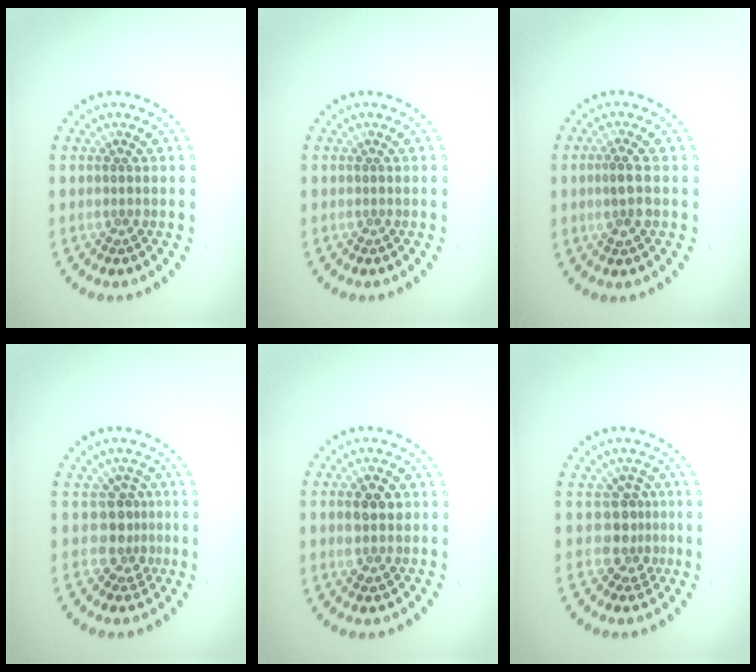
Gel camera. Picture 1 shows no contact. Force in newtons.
{"total": 0.0}
{"total": 2.0, "press": 1.9, "slide": 0.7}
{"total": 2.6, "press": 1.9, "slide": 1.7}
{"total": 2.5, "press": 2.5, "slide": 0.3}
{"total": 2.6, "press": 1.9, "slide": 1.8}